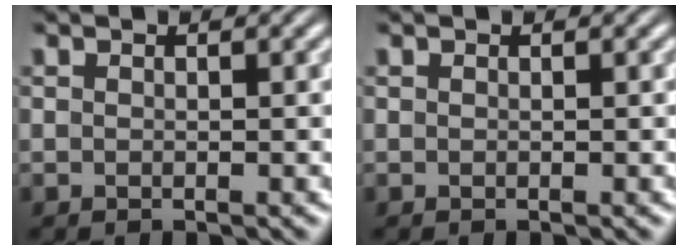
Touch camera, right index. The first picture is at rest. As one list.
[{"total": 0.0}]